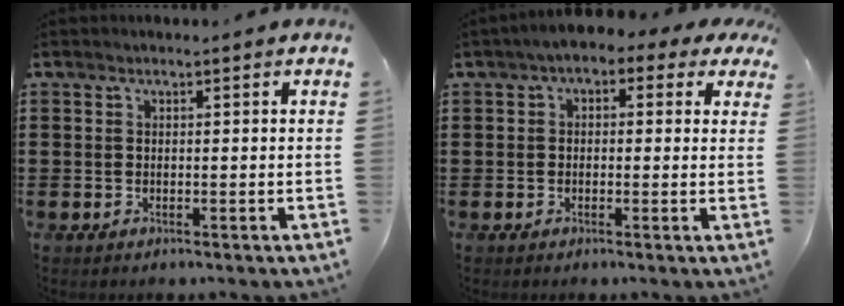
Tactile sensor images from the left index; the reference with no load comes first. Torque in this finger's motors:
{"motor_torque": [1.04, -1.09, 0.84, 0.21]}